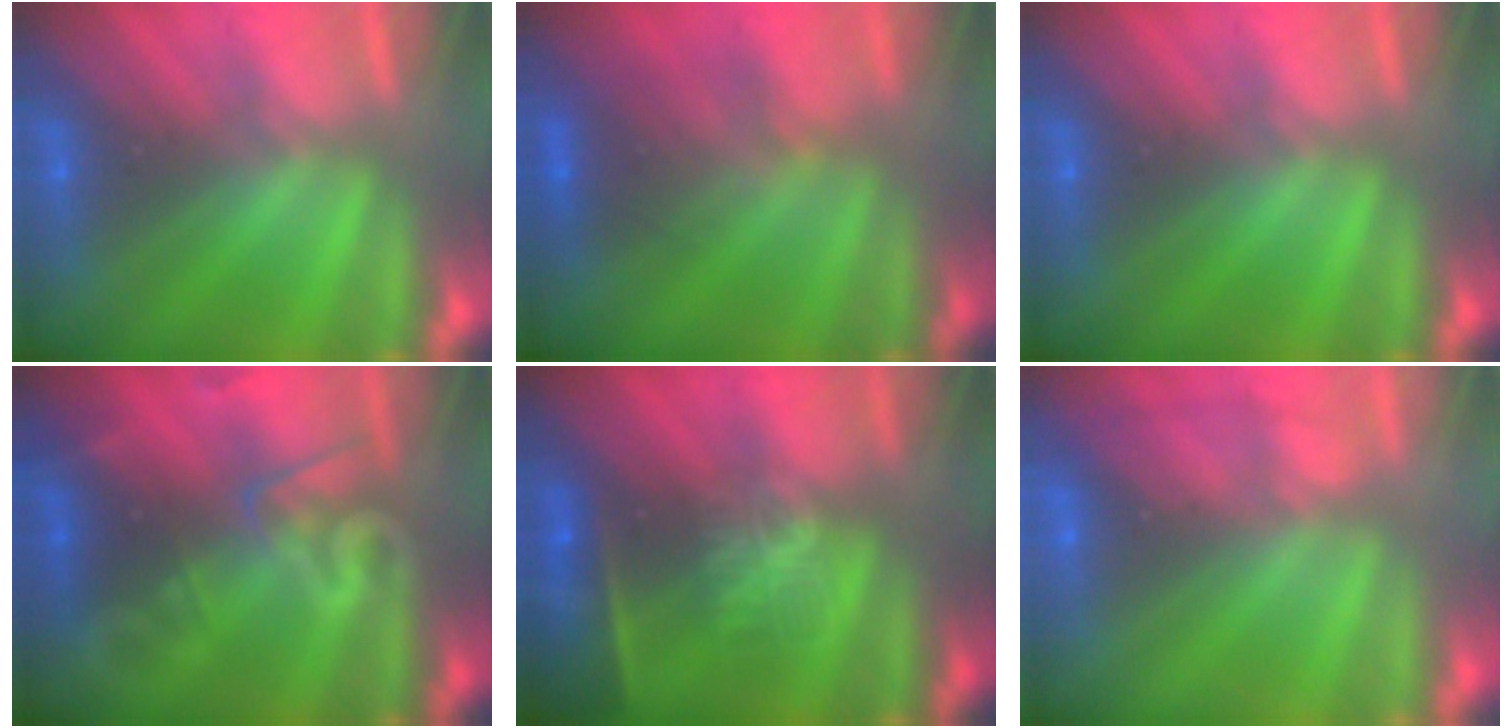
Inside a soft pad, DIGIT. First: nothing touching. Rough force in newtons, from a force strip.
{"total": 2.5}
{"total": 0.0}
{"total": 2.8}
{"total": 9.0}
{"total": 1.7}